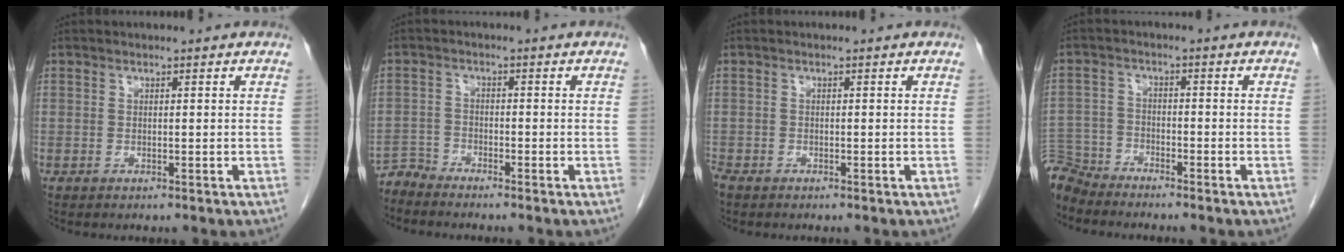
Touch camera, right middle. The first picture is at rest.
{"total": 2.7, "force": [-2.6, -0.2, -0.7], "torque": [0.022, -0.014, -0.052]}
{"total": 1.4, "force": [-1.1, 0.6, 0.5], "torque": [-0.018, -0.004, -0.021]}
{"total": 5.8, "force": [-5.7, 0.8, -0.2], "torque": [0.005, -0.005, -0.112]}